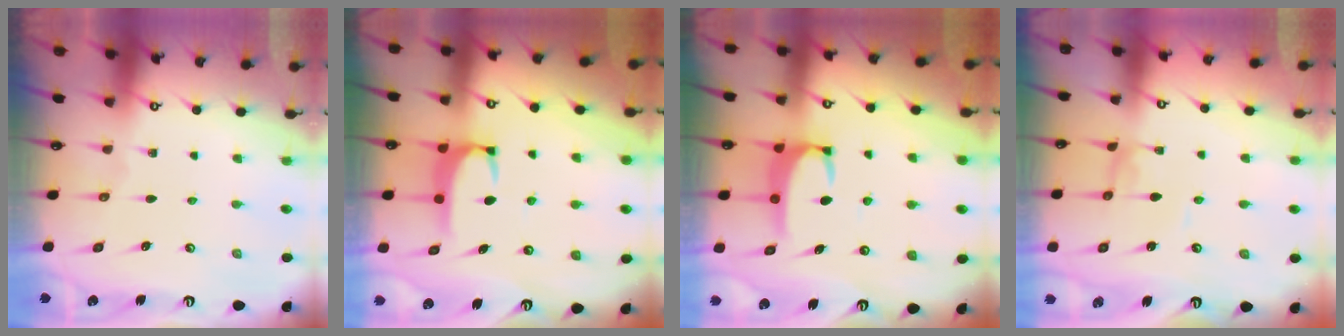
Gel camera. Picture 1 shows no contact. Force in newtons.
{"total": 2.0, "press": 1.9, "slide": 0.5}
{"total": 2.6, "press": 2.6, "slide": 0.3}
{"total": 2.2, "press": 2.2, "slide": 0.1}